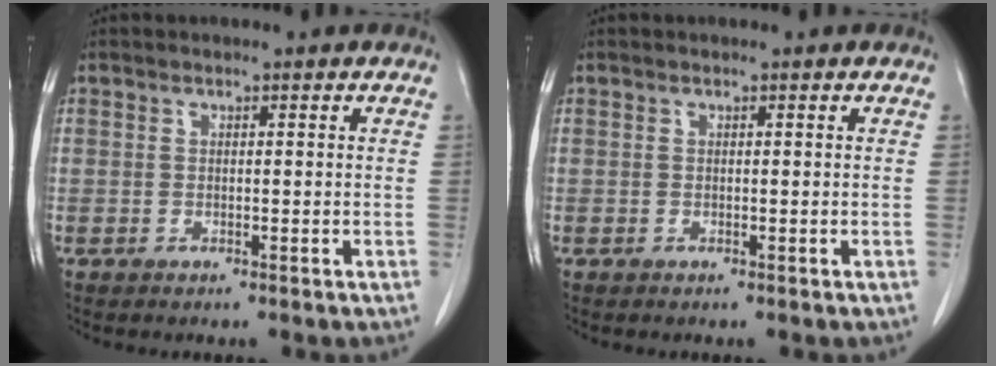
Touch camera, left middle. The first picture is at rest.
{"total": 0.0}